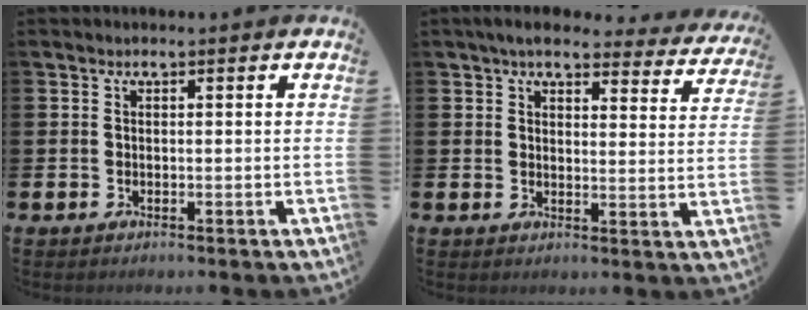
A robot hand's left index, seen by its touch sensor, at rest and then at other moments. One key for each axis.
{"total": 5.0, "fx": 4.5, "fy": 1.5, "fz": 1.6, "tx": -0.039, "ty": -0.025, "tz": 0.077}